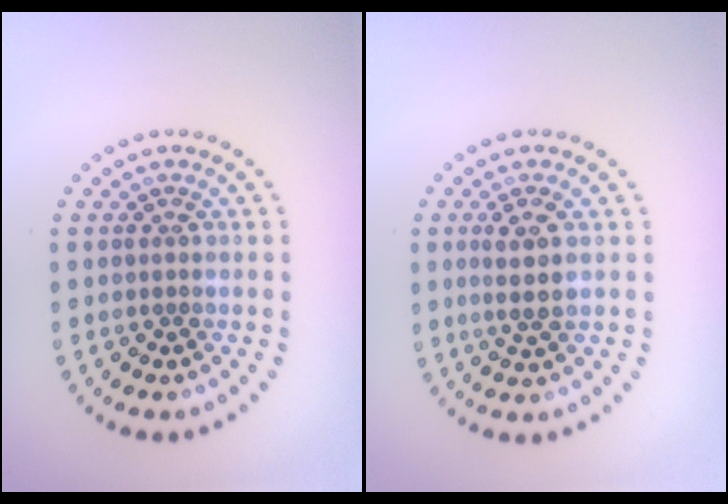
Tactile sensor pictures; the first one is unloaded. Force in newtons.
{"total": 2.4, "press": 2.2, "slide": 1.1}